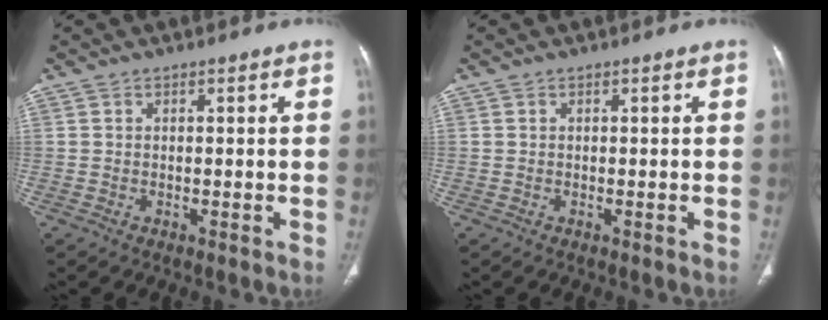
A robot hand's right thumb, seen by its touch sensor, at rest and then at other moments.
{"total": 0.0}